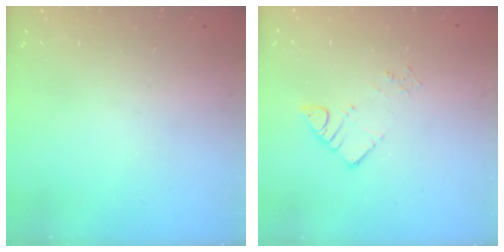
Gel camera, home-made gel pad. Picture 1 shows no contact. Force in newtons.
{"total": 4.9, "press": 4.9, "slide": 0.2}